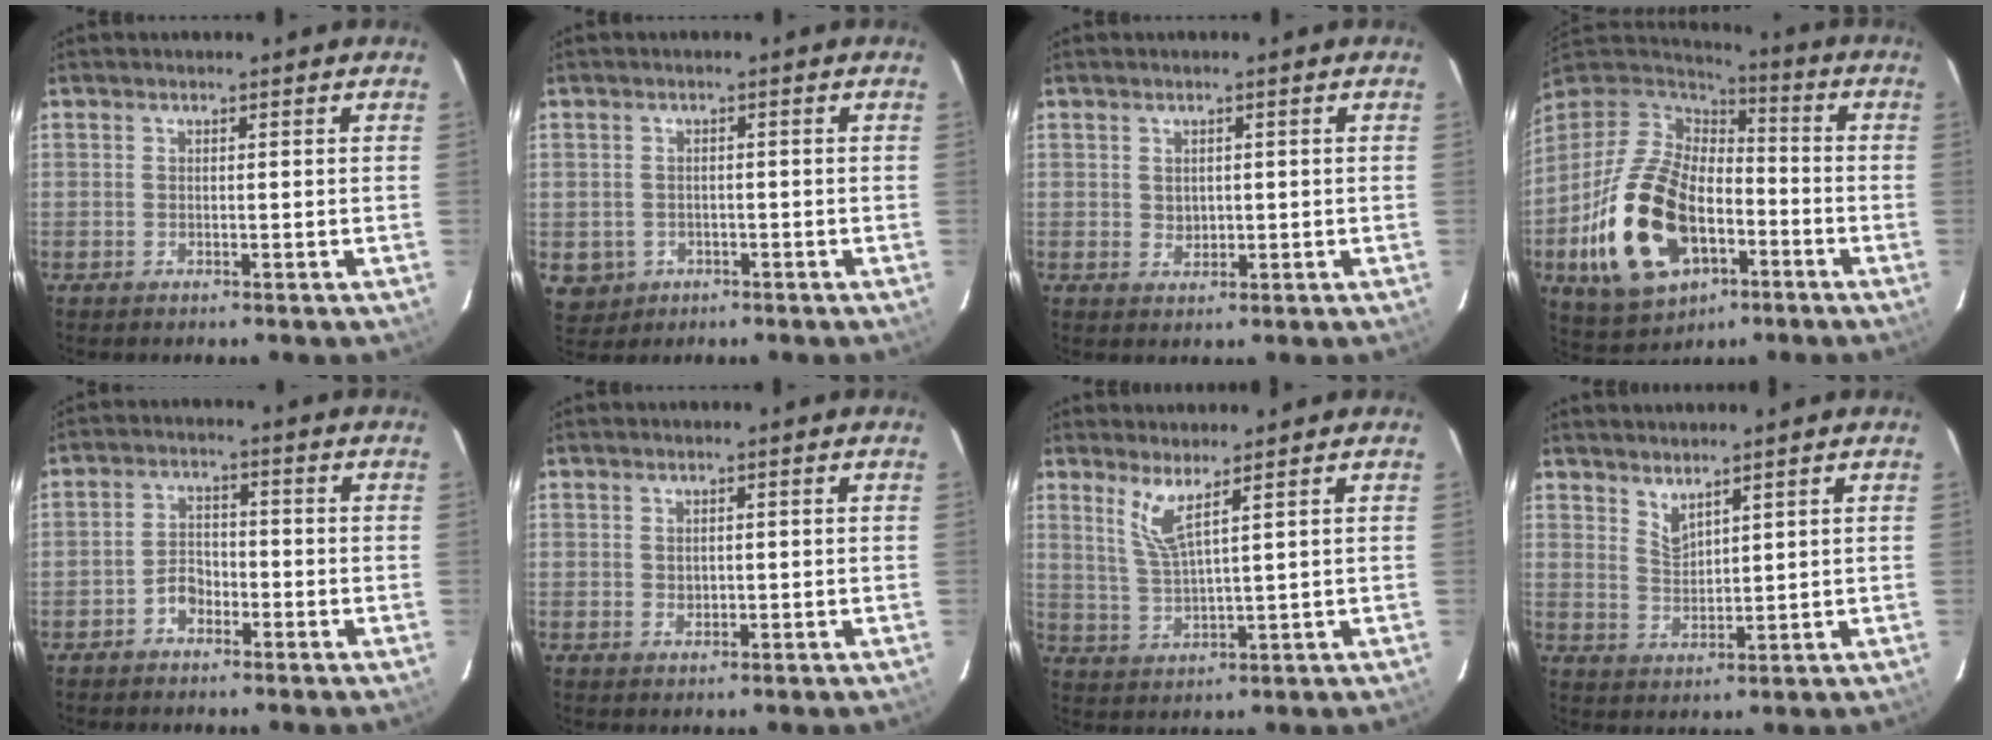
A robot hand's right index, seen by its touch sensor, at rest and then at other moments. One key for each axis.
{"total": 5.0, "fx": -1.3, "fy": 4.7, "fz": 1.1, "tx": -0.030, "ty": 0.007, "tz": -0.005}
{"total": 1.7, "fx": 0.5, "fy": 1.5, "fz": 0.5, "tx": -0.006, "ty": 0.004, "tz": 0.012}
{"total": 23.0, "fx": -7.7, "fy": 14.4, "fz": 16.2, "tx": -0.364, "ty": -0.013, "tz": -0.120}
{"total": 3.7, "fx": -2.3, "fy": 2.4, "fz": 1.6, "tx": -0.036, "ty": 0.012, "tz": -0.037}
{"total": 1.1, "fx": 0.3, "fy": 1.0, "fz": 0.3, "tx": -0.003, "ty": 0.003, "tz": 0.007}
{"total": 4.8, "fx": 3.2, "fy": -0.2, "fz": 3.6, "tx": -0.078, "ty": -0.010, "tz": 0.068}
{"total": 3.5, "fx": 3.1, "fy": 0.9, "fz": 1.4, "tx": -0.024, "ty": -0.006, "tz": 0.059}